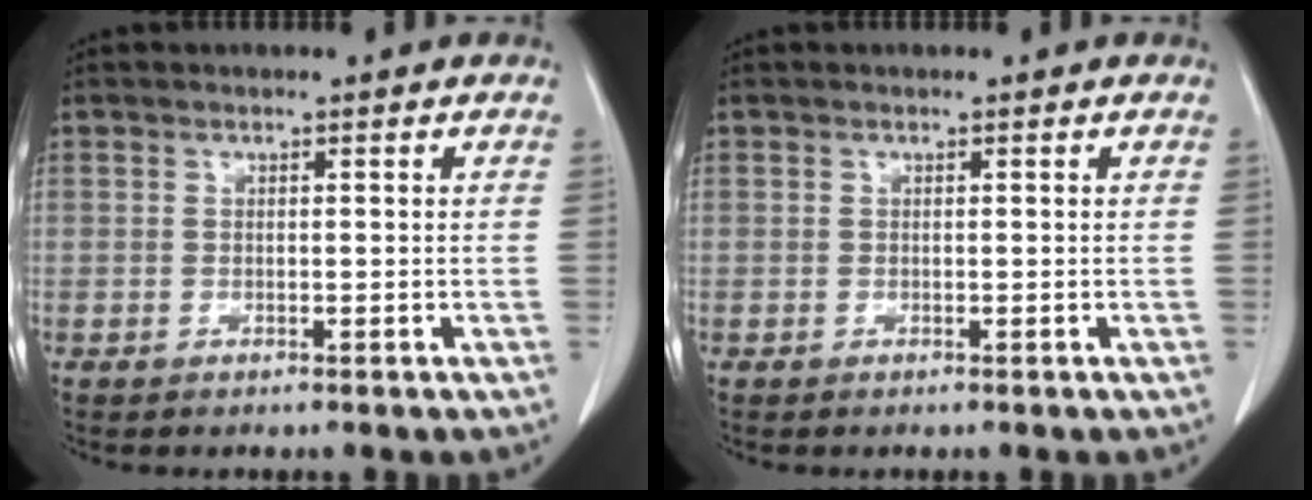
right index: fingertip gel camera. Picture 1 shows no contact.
{"total": 0.0}